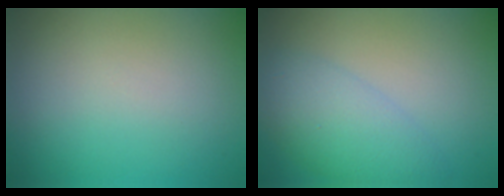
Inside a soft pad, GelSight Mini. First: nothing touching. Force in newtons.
{"total": 4.5, "press": 4.5, "slide": 0.2}